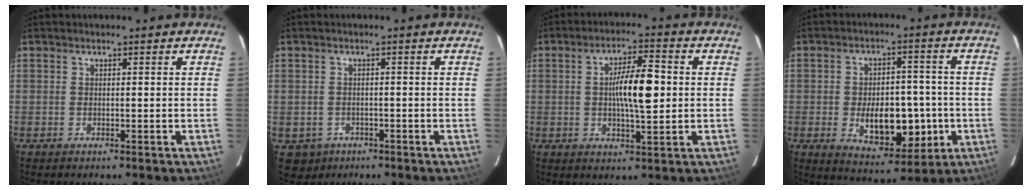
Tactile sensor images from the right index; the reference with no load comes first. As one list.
[{"total": 4.3, "force": [-1.8, 3.9, 0.4], "torque": [-0.009, 0.006, -0.021]}, {"total": 8.7, "force": [0.4, 1.8, 8.5], "torque": [-0.148, 0.010, 0.006]}, {"total": 11.6, "force": [-2.3, 6.1, 9.6], "torque": [-0.144, 0.006, -0.024]}]